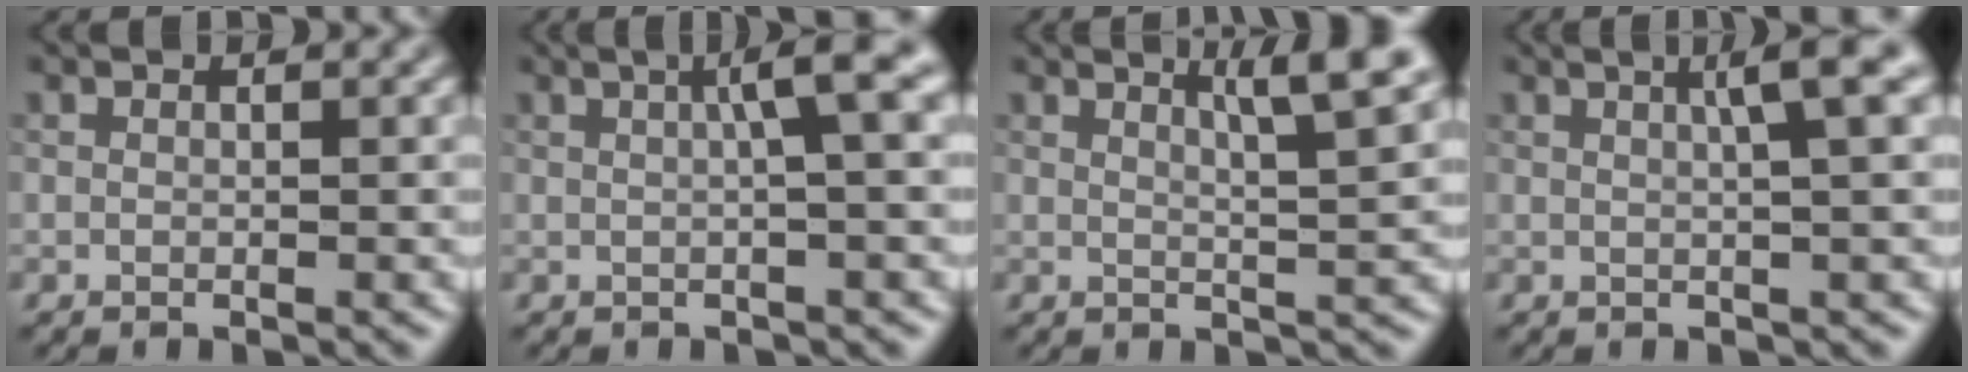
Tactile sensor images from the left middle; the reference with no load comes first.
{"total": 4.2, "force": [0.9, 0.6, 4.0], "torque": [-0.053, 0.016, 0.012]}
{"total": 5.1, "force": [2.7, 0.9, 4.2], "torque": [-0.049, 0.008, 0.037]}
{"total": 3.9, "force": [1.3, 0.5, 3.7], "torque": [-0.045, 0.012, 0.018]}